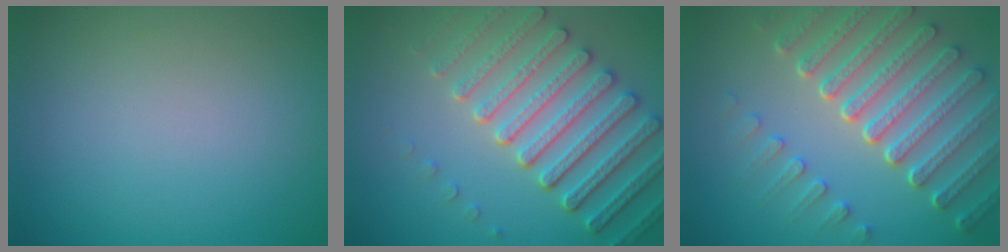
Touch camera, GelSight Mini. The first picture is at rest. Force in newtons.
{"total": 6.4, "press": 5.4, "slide": 3.3}
{"total": 7.4, "press": 5.6, "slide": 4.8}